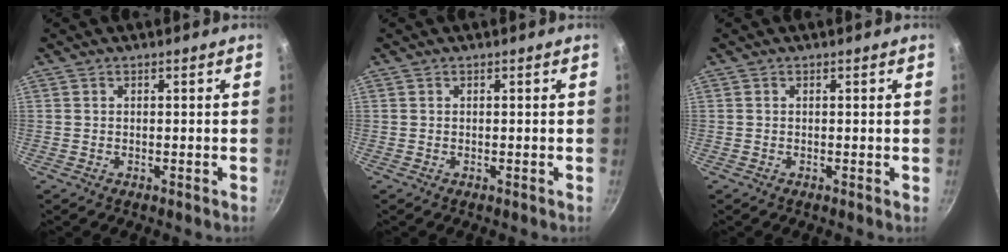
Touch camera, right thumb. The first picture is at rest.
{"total": 0.0}
{"total": 0.0}